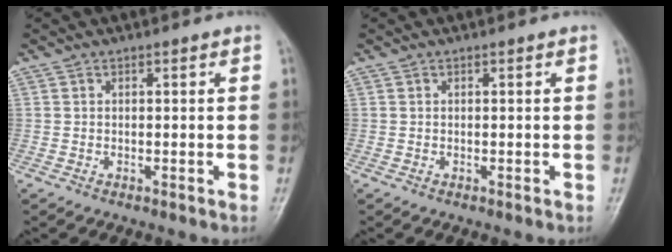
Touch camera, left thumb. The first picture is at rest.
{"total": 0.0}